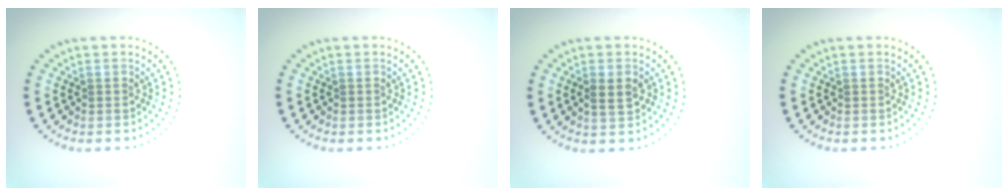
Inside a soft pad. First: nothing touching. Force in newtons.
{"total": 0.0}
{"total": 2.2, "press": 2.2, "slide": 0.1}
{"total": 0.0}